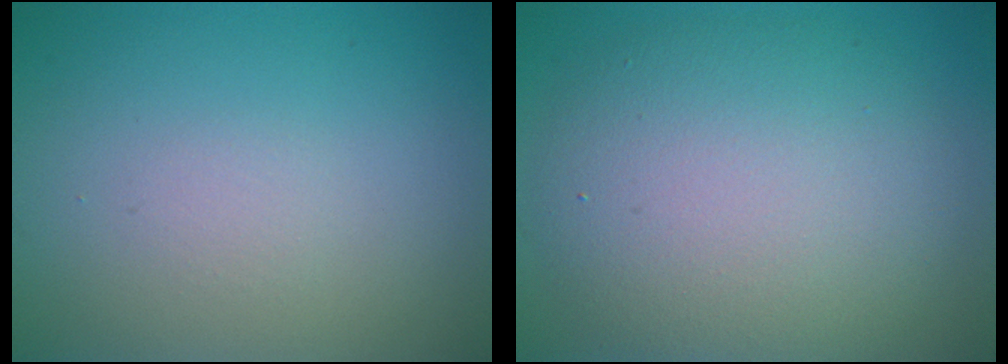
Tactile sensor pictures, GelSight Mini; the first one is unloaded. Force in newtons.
{"total": 8.6, "press": 8.5, "slide": 0.8}